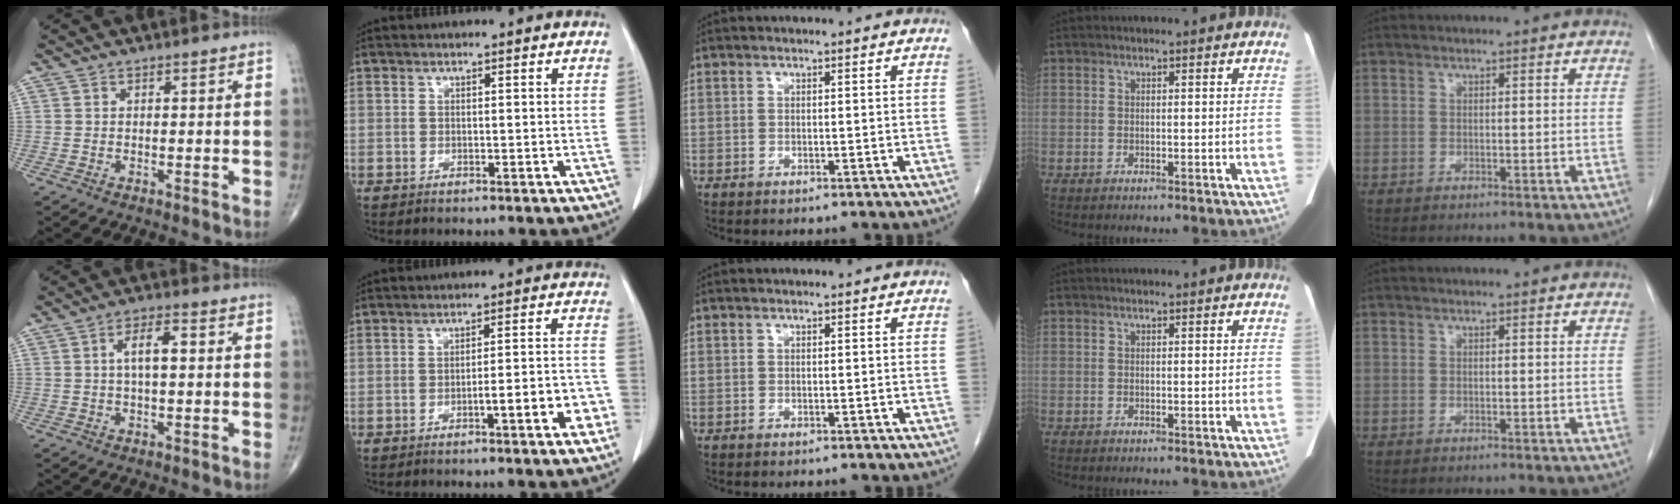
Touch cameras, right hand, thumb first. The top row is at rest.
{"thumb": {"total": 5.4, "force": [0.8, 2.1, 4.9], "torque": [-0.083, 0.010, 0.008]}, "index": {"total": 6.8, "force": [-3.1, 0.8, 6.0], "torque": [-0.075, 0.018, -0.038]}}